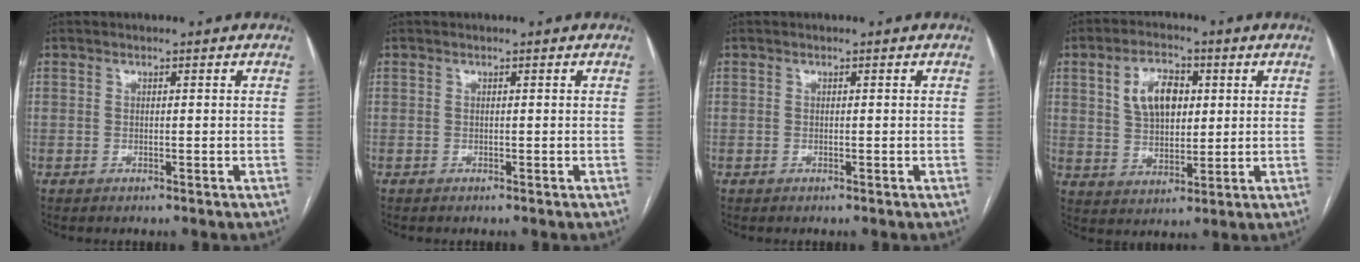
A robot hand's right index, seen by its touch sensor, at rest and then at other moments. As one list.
[{"total": 0.0}, {"total": 0.0}, {"total": 8.5, "force": [2.6, 5.0, 6.3], "torque": [-0.118, 0.018, 0.053]}]